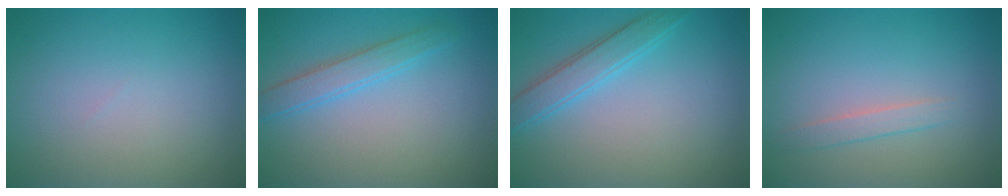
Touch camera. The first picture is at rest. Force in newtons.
{"total": 2.4, "press": 2.4, "slide": 0.1}
{"total": 2.8, "press": 2.8, "slide": 0.1}
{"total": 1.3, "press": 1.3, "slide": 0.1}